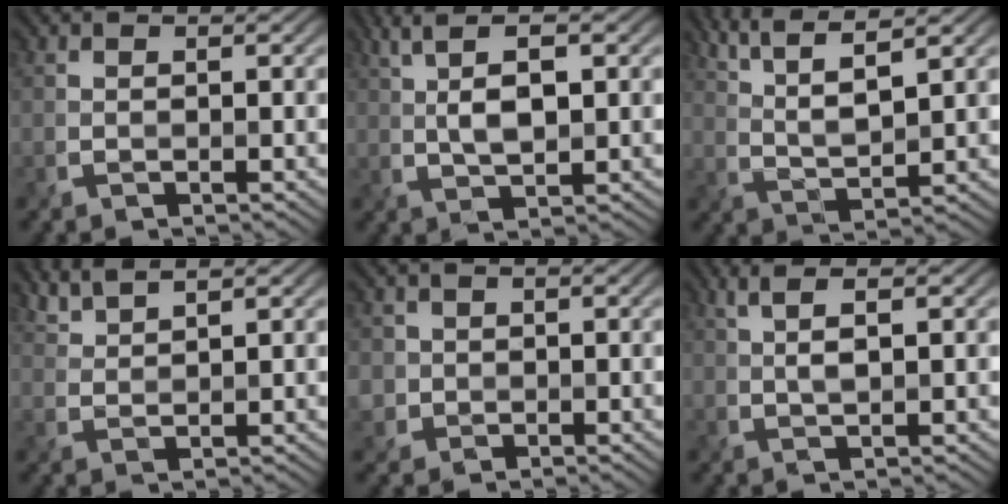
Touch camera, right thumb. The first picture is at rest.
{"total": 6.2, "force": [2.0, 2.0, 5.5], "torque": [-0.110, 0.004, 0.042]}
{"total": 7.5, "force": [5.0, 1.4, 5.4], "torque": [-0.105, 0.006, 0.100]}
{"total": 3.0, "force": [2.7, 0.3, 1.2], "torque": [-0.023, 0.003, 0.056]}
{"total": 2.8, "force": [0.3, 2.8, 0.3], "torque": [-0.019, -0.003, 0.008]}
{"total": 2.9, "force": [1.2, 0.5, 2.6], "torque": [-0.053, 0.000, 0.027]}